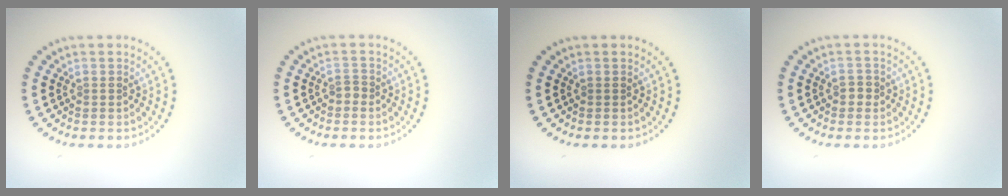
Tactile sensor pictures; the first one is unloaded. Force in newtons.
{"total": 0.9, "press": 0.6, "slide": 0.7}
{"total": 0.0}
{"total": 1.1, "press": 1.0, "slide": 0.4}